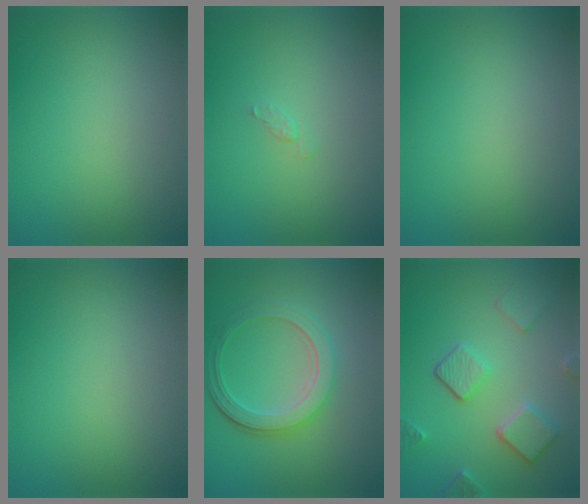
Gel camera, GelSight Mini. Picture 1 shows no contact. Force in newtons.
{"total": 0.5, "press": 0.3, "slide": 0.4}
{"total": 0.0}
{"total": 0.0}
{"total": 5.2, "press": 3.8, "slide": 3.5}
{"total": 5.0, "press": 3.9, "slide": 3.2}